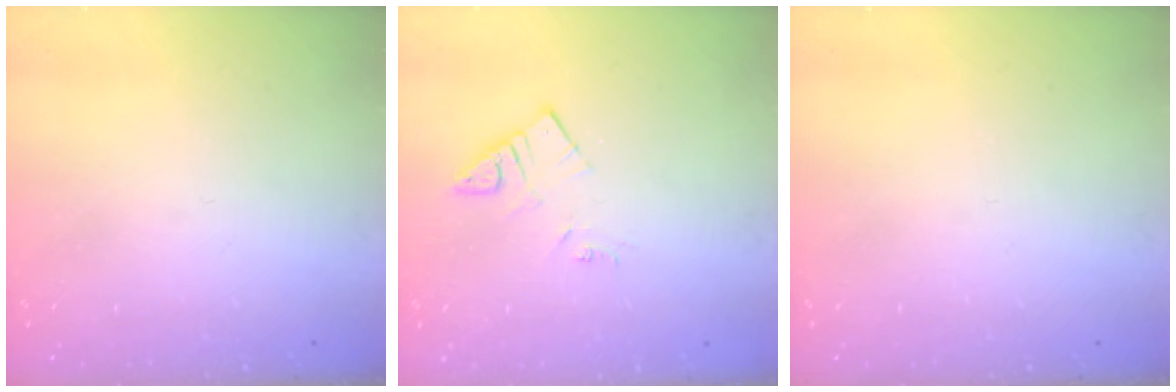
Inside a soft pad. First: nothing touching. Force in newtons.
{"total": 4.4, "press": 4.4, "slide": 0.2}
{"total": 0.0}